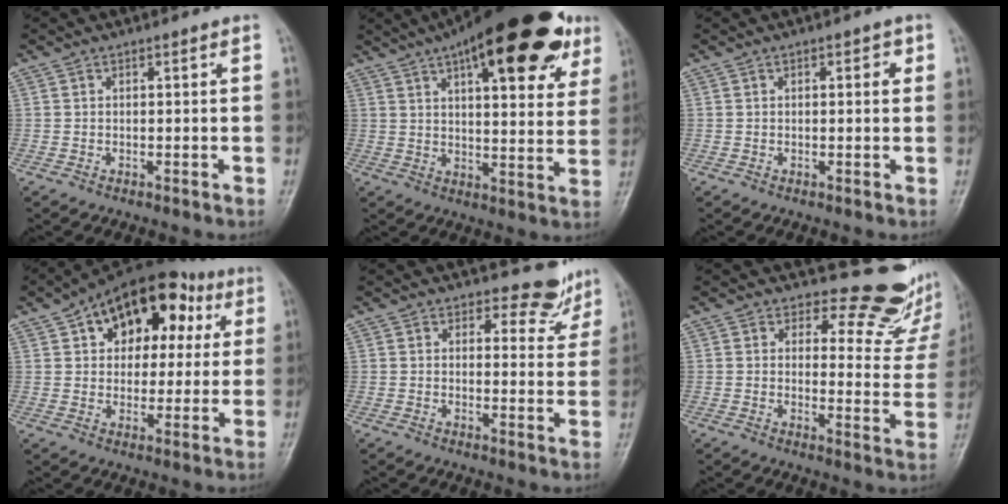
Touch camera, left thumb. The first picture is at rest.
{"total": 25.7, "force": [14.3, 9.0, 19.4], "torque": [-0.254, -0.009, 0.201]}
{"total": 1.8, "force": [0.5, 0.9, 1.5], "torque": [-0.010, 0.003, 0.005]}
{"total": 17.4, "force": [6.1, 10.9, 12.2], "torque": [-0.123, 0.014, 0.084]}
{"total": 5.8, "force": [5.2, 2.5, -0.1], "torque": [0.029, -0.046, 0.053]}
{"total": 14.2, "force": [12.6, 5.9, 2.8], "torque": [0.017, -0.112, 0.124]}